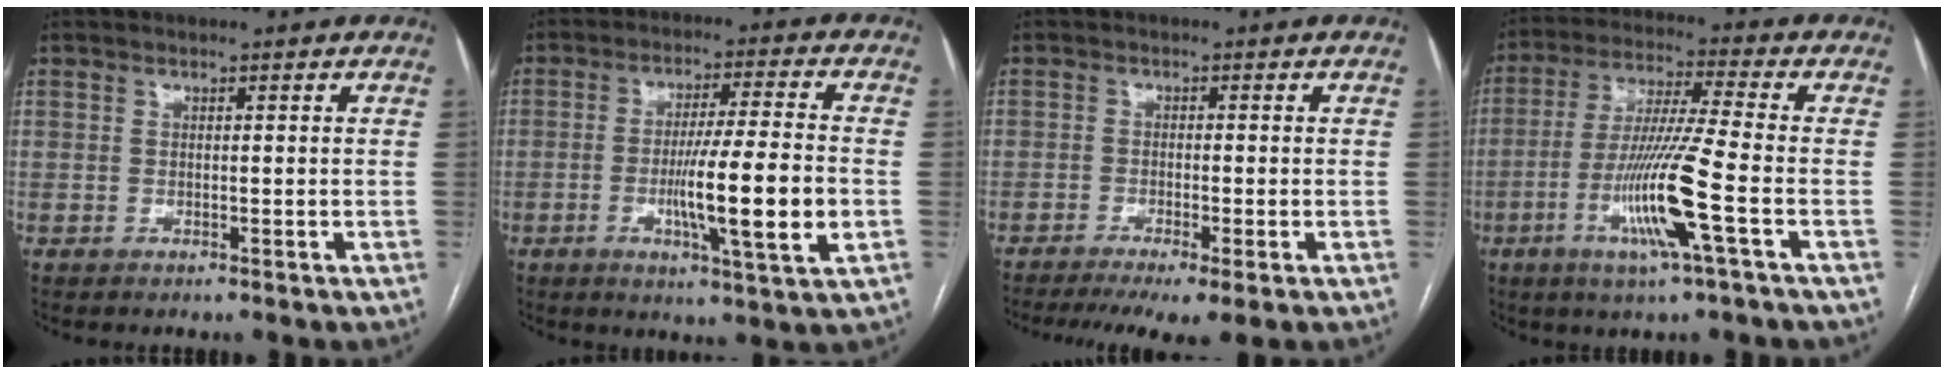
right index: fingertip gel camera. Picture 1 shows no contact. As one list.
[{"total": 12.5, "force": [-2.4, -0.1, 12.2], "torque": [-0.201, -0.010, -0.043]}, {"total": 8.2, "force": [-5.6, 1.0, 5.9], "torque": [-0.091, -0.014, -0.090]}, {"total": 12.6, "force": [-4.1, -1.0, 11.9], "torque": [-0.234, -0.014, -0.082]}]